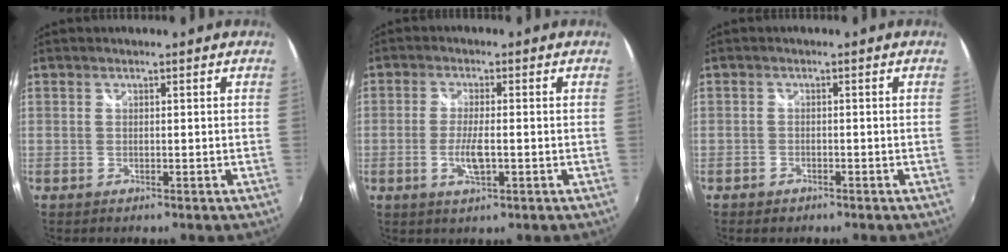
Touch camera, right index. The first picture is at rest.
{"total": 4.9, "force": [-1.3, 1.3, 4.6], "torque": [-0.093, -0.008, -0.023]}
{"total": 1.7, "force": [-1.2, 1.1, 0.4], "torque": [-0.013, 0.001, -0.020]}